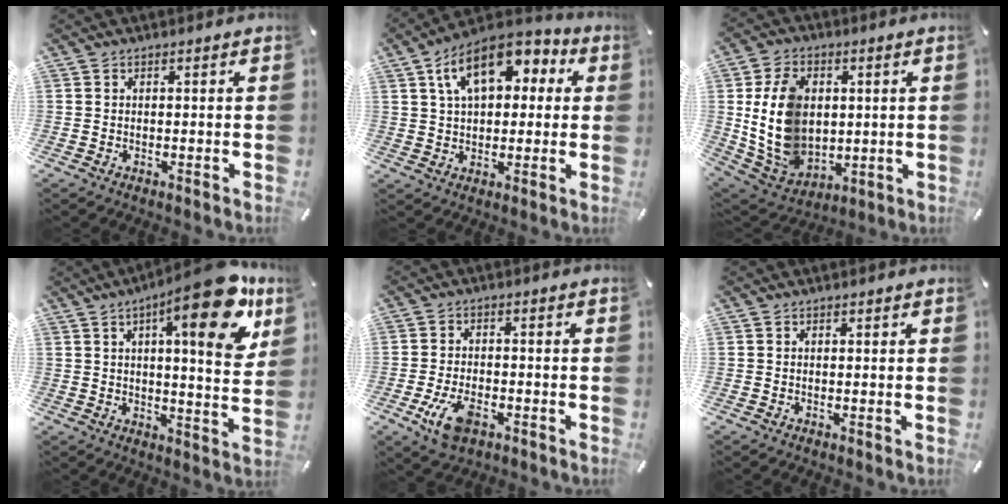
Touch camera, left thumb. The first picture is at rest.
{"total": 14.1, "force": [5.9, 8.4, 9.6], "torque": [-0.171, -0.001, 0.107]}
{"total": 14.8, "force": [1.6, 11.8, 8.8], "torque": [-0.210, 0.001, 0.033]}
{"total": 19.6, "force": [10.0, 5.5, 15.9], "torque": [-0.217, -0.052, 0.146]}
{"total": 7.4, "force": [-3.3, 4.1, 5.2], "torque": [-0.111, 0.004, -0.062]}
{"total": 0.0}